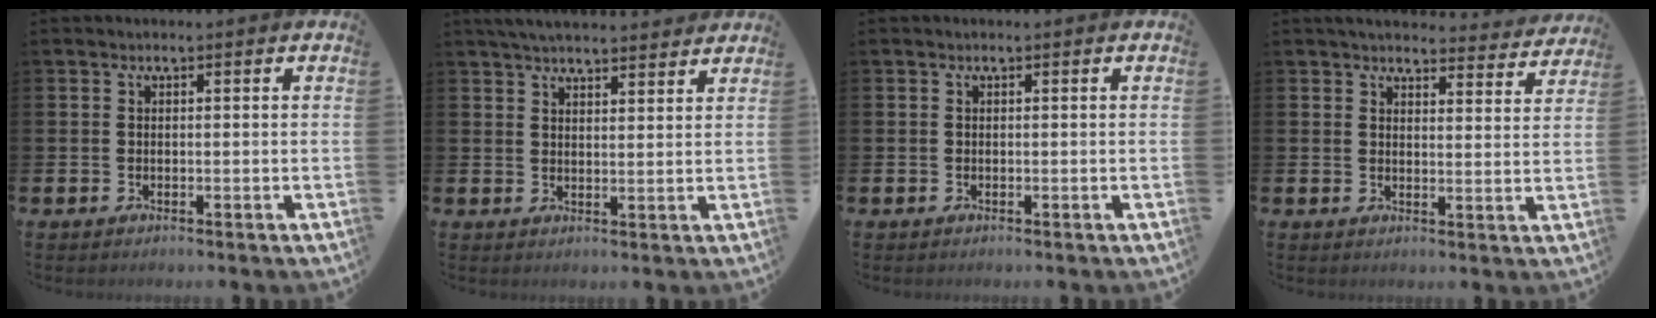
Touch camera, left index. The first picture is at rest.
{"total": 4.4, "force": [4.3, 0.6, 0.8], "torque": [-0.023, -0.016, 0.078]}
{"total": 0.0}
{"total": 4.3, "force": [4.2, 0.9, 0.6], "torque": [-0.014, -0.031, 0.072]}